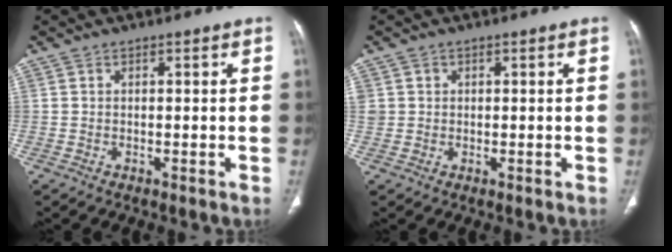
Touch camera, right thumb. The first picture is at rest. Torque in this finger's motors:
{"motor_torque": [0.79, 0.78, 0.51, 0.23, 0.03]}